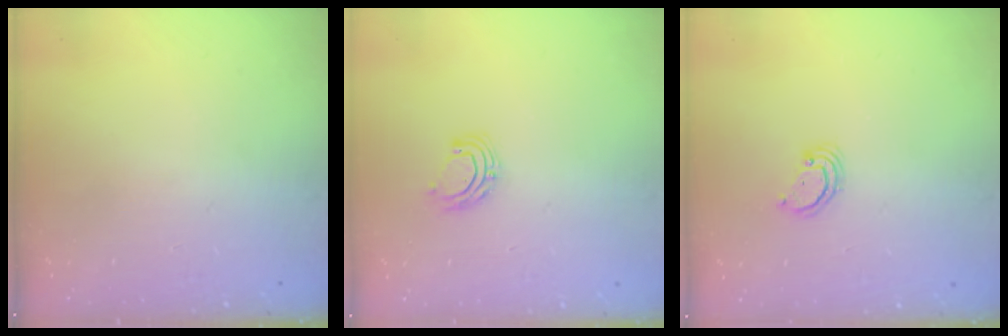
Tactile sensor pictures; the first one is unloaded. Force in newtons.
{"total": 7.6, "press": 7.5, "slide": 0.9}
{"total": 2.5, "press": 2.5, "slide": 0.2}